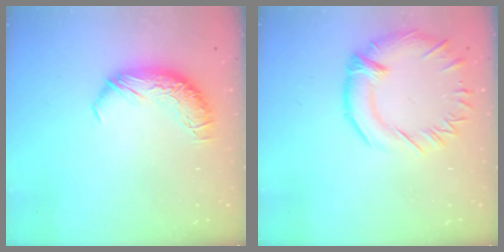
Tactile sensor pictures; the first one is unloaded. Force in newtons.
{"total": 4.5, "press": 4.0, "slide": 2.1}